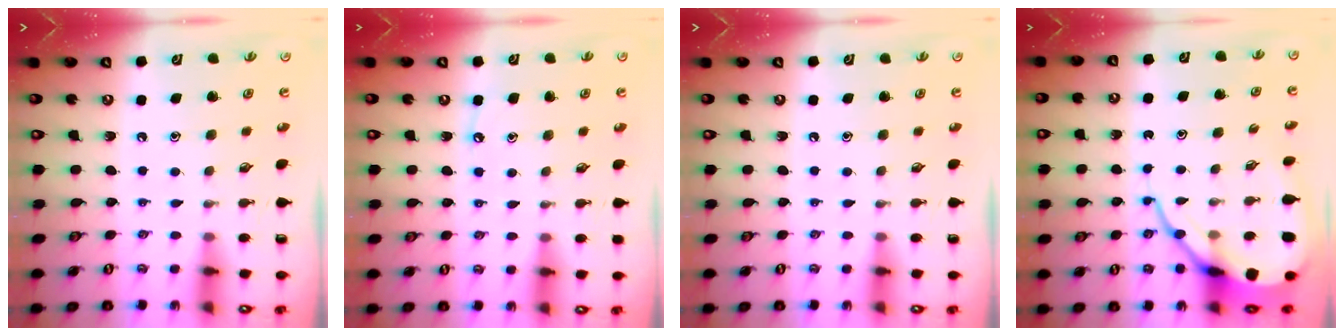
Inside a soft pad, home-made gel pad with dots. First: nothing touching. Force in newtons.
{"total": 4.4, "press": 4.4, "slide": 0.6}
{"total": 0.0}
{"total": 12.2, "press": 12.2, "slide": 1.3}